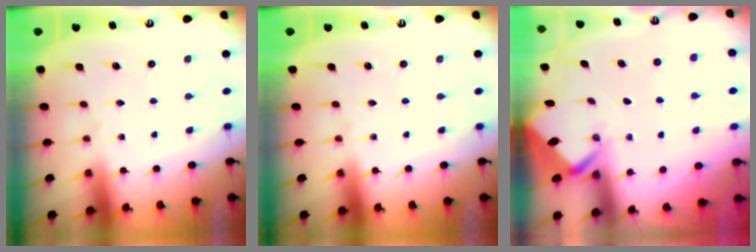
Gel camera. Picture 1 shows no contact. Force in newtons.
{"total": 0.0}
{"total": 2.7, "press": 2.7, "slide": 0.2}